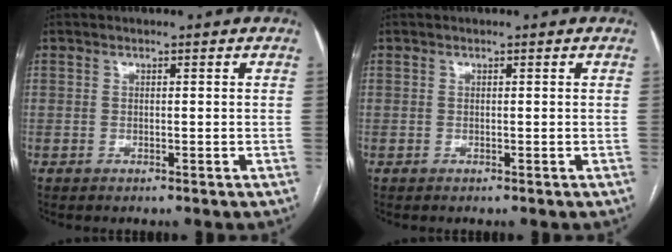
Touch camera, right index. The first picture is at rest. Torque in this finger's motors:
{"motor_torque": [0.26, 0.15, -0.01, 0.00]}